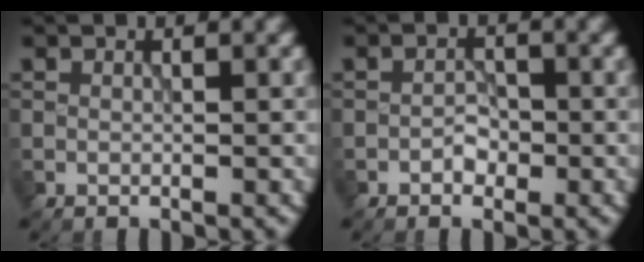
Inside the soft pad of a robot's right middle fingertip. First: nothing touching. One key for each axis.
{"total": 1.3, "fx": -0.7, "fy": 0.9, "fz": 0.7, "tx": -0.010, "ty": 0.004, "tz": -0.013}